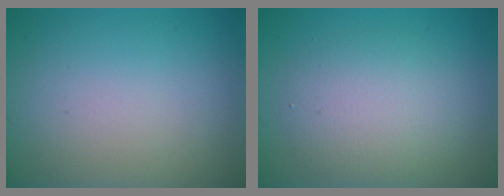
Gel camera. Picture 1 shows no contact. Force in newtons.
{"total": 4.2, "press": 4.2, "slide": 0.4}